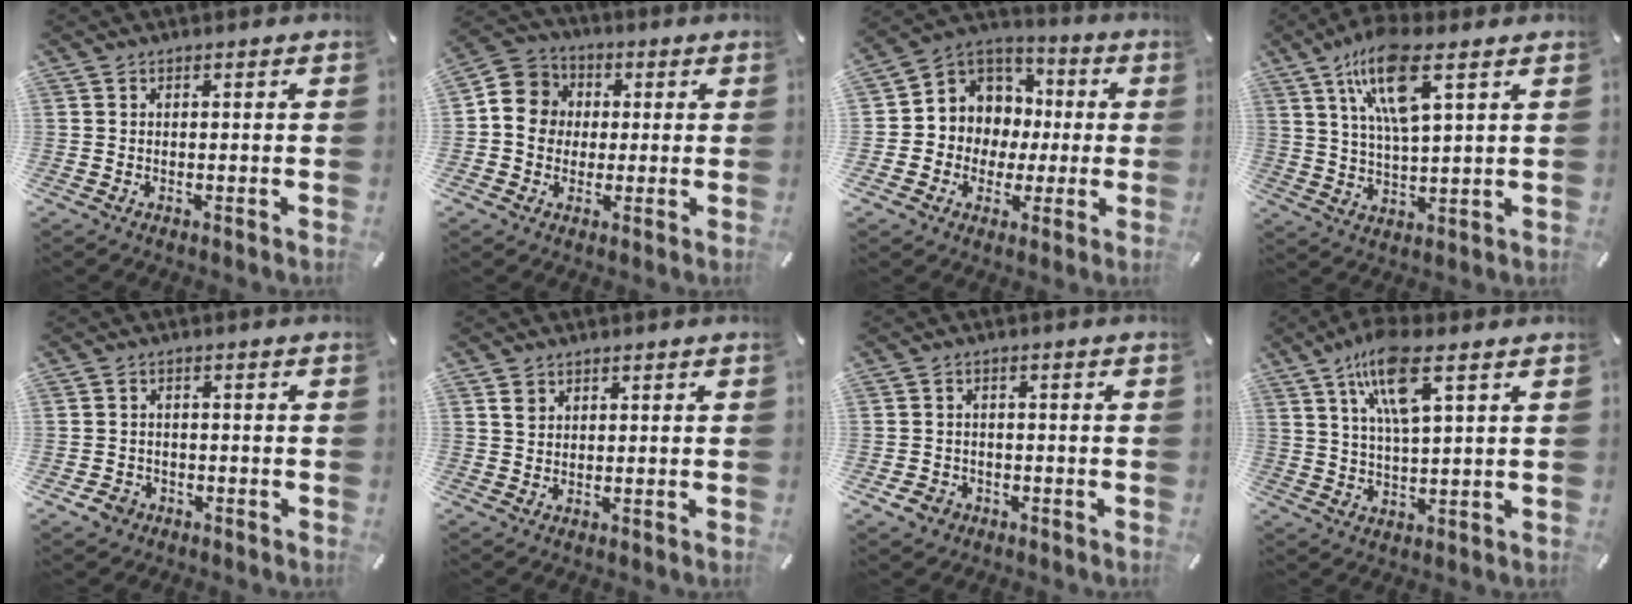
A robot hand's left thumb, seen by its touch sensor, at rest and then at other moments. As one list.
[{"total": 8.3, "force": [-0.3, 8.0, 2.3], "torque": [-0.044, 0.016, -0.006]}, {"total": 9.8, "force": [0.7, 9.8, 0.2], "torque": [-0.027, -0.026, 0.027]}, {"total": 13.4, "force": [7.2, 4.1, 10.5], "torque": [-0.219, -0.010, 0.123]}, {"total": 3.2, "force": [-1.8, 2.5, 0.8], "torque": [-0.012, 0.009, -0.036]}, {"total": 2.1, "force": [1.2, 1.6, 0.7], "torque": [-0.010, -0.002, 0.022]}, {"total": 3.5, "force": [-1.9, 2.9, 0.8], "torque": [-0.020, 0.007, -0.039]}, {"total": 11.3, "force": [6.1, 3.2, 9.0], "torque": [-0.183, -0.004, 0.105]}]